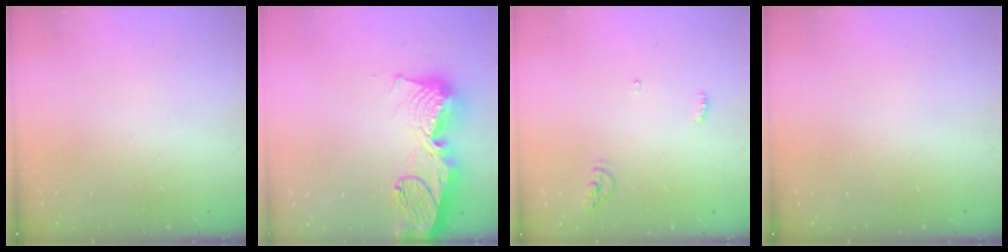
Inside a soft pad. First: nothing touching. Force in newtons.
{"total": 19.6, "press": 19.5, "slide": 1.9}
{"total": 4.1, "press": 3.9, "slide": 1.3}
{"total": 0.0}